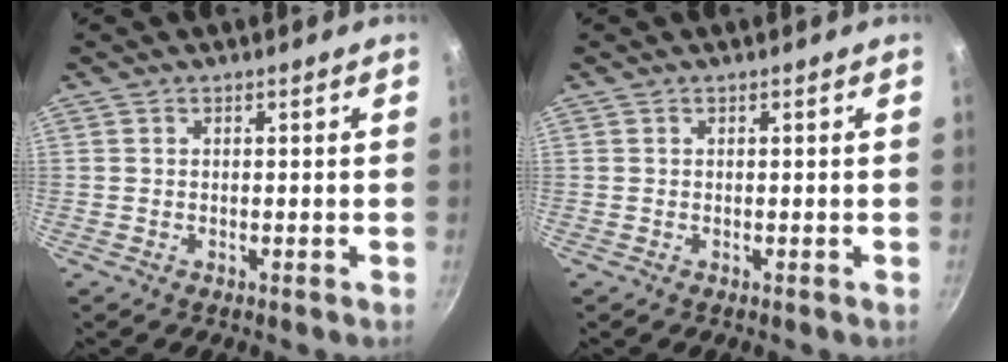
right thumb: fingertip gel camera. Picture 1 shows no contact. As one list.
[{"total": 0.0}]